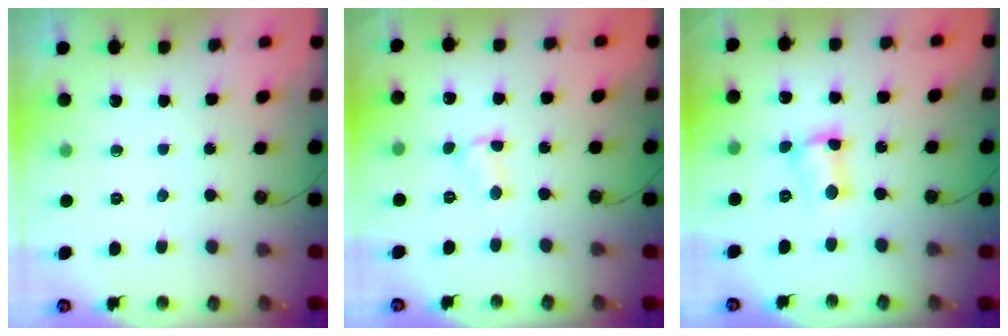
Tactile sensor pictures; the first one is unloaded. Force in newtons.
{"total": 2.3, "press": 2.3, "slide": 0.3}
{"total": 4.5, "press": 4.2, "slide": 1.6}